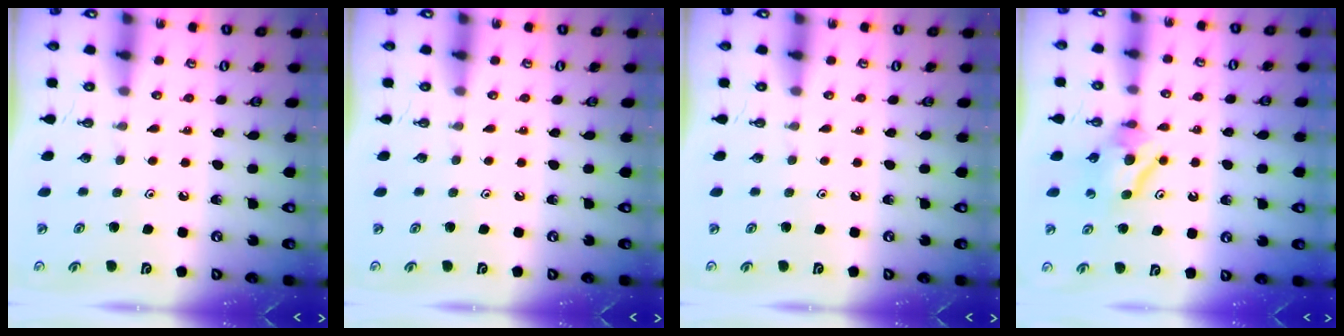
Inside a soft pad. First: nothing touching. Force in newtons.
{"total": 0.0}
{"total": 0.0}
{"total": 8.1, "press": 8.1, "slide": 0.2}